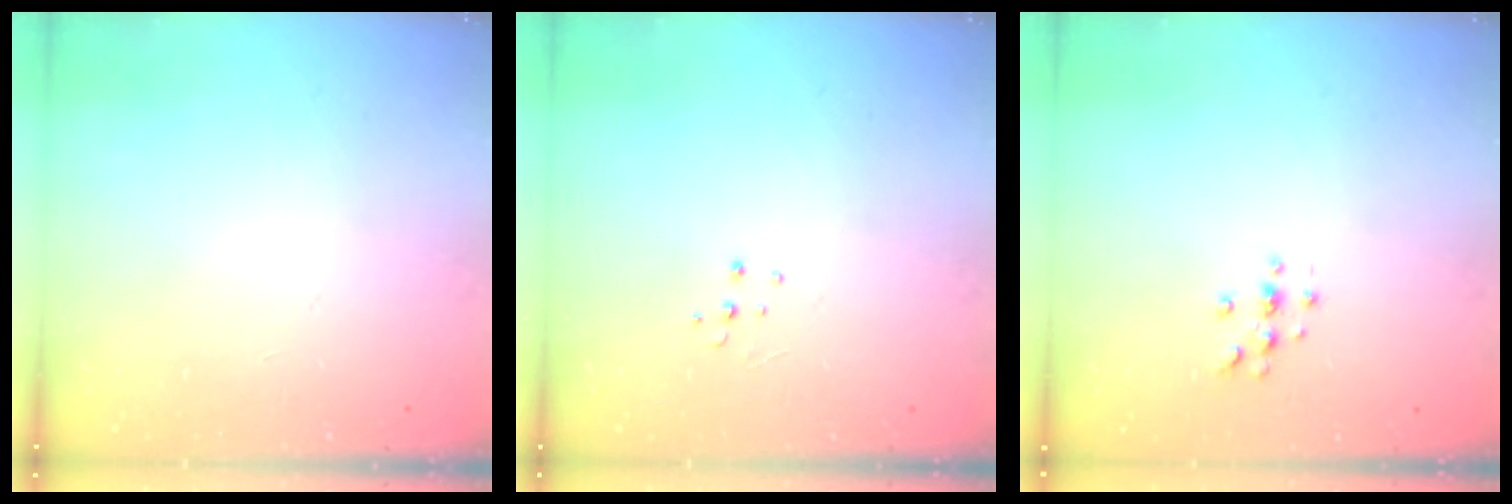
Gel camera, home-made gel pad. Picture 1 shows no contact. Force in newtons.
{"total": 4.3, "press": 4.3, "slide": 0.3}
{"total": 3.4, "press": 3.4, "slide": 0.4}